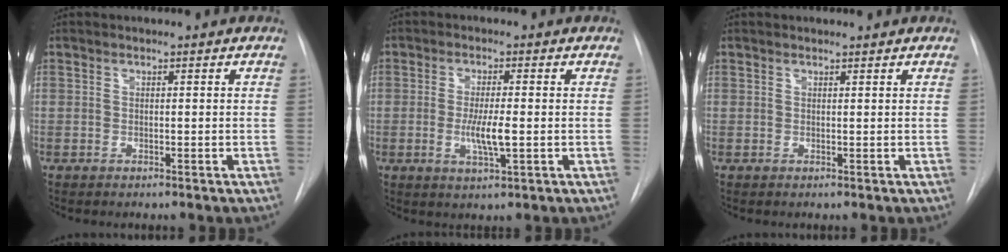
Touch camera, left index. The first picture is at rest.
{"total": 4.8, "force": [-0.7, 0.5, 4.7], "torque": [-0.095, -0.011, -0.011]}
{"total": 1.6, "force": [1.6, 0.1, 0.2], "torque": [-0.007, 0.007, 0.022]}